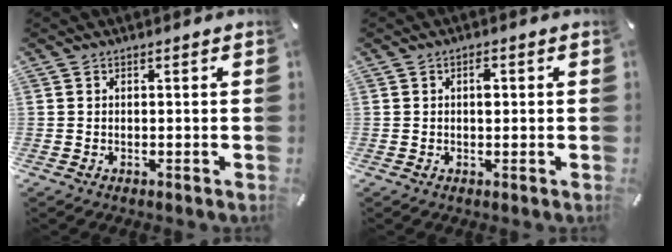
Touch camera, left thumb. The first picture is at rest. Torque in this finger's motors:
{"motor_torque": [0.52, 0.46, 0.26, -0.12, -0.05]}